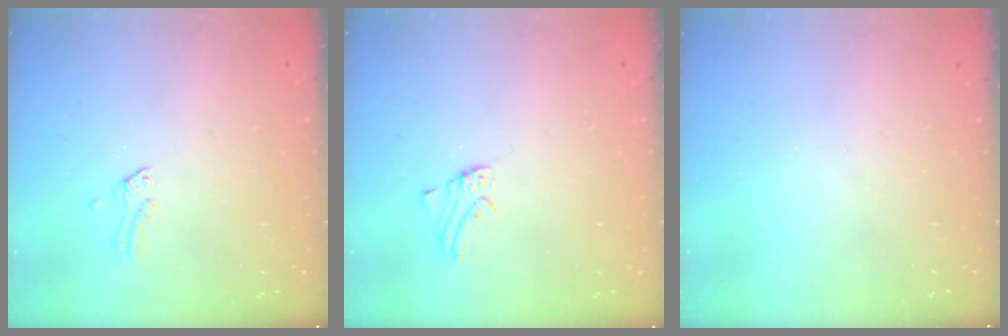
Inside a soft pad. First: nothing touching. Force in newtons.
{"total": 0.0}
{"total": 0.0}